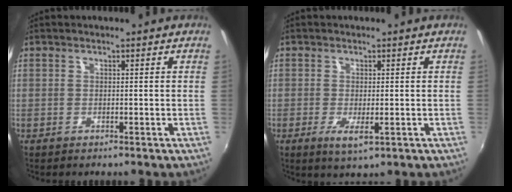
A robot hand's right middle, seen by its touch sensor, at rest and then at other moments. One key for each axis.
{"total": 3.6, "fx": -1.1, "fy": 0.9, "fz": 3.3, "tx": -0.063, "ty": -0.013, "tz": -0.014}